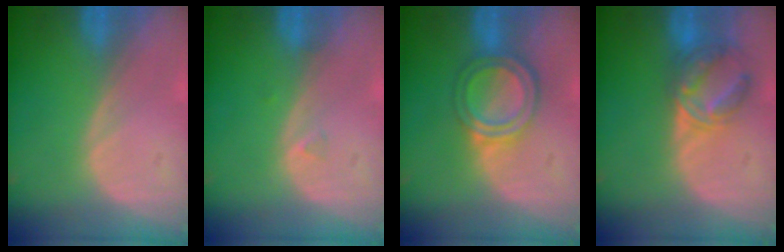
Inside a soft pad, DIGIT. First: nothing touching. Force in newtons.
{"total": 0.7, "press": 0.7, "slide": 0.2}
{"total": 6.2, "press": 5.4, "slide": 3.1}
{"total": 6.5, "press": 6.2, "slide": 1.9}